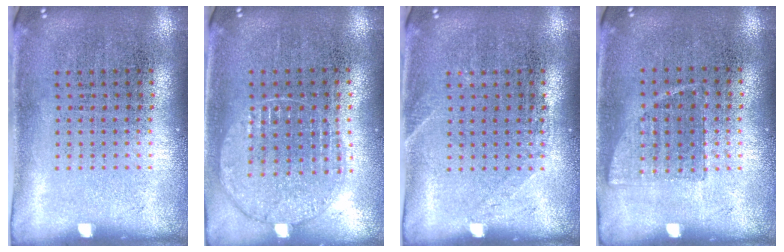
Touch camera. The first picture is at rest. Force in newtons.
{"total": 1.0, "press": 1.0, "slide": 0.1}
{"total": 0.9, "press": 0.9, "slide": 0.2}
{"total": 0.8, "press": 0.7, "slide": 0.3}